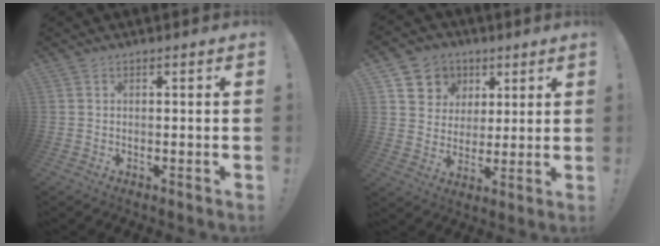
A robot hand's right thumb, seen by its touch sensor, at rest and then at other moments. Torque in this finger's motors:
{"motor_torque": [0.01, 0.02, 0.00, 0.15, 0.00]}